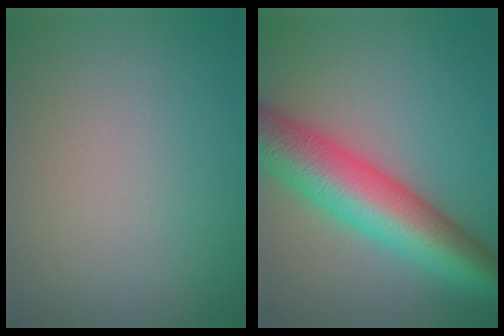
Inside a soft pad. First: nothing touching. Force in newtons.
{"total": 9.9, "press": 9.9, "slide": 0.3}